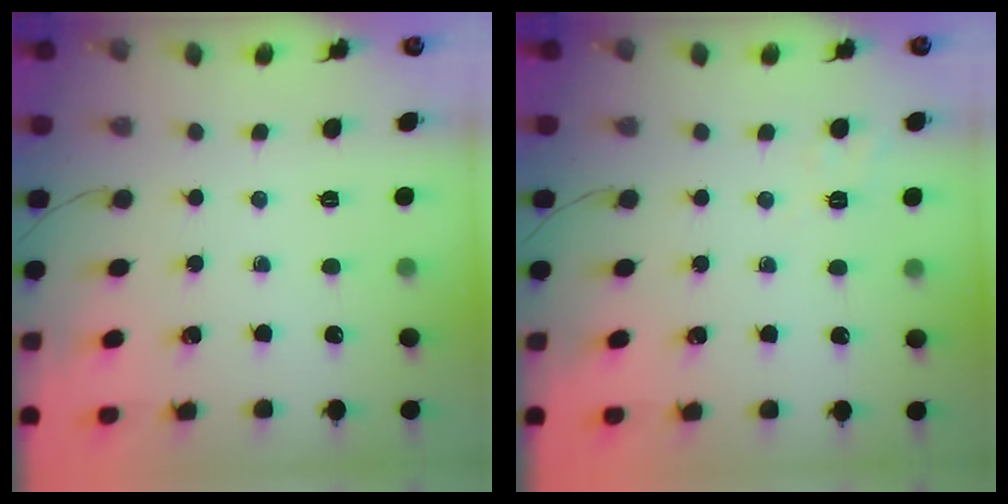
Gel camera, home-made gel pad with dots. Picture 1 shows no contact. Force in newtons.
{"total": 2.9, "press": 2.3, "slide": 1.9}